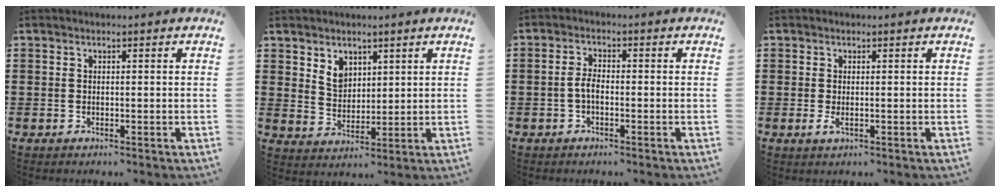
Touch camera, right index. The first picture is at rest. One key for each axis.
{"total": 4.2, "fx": 2.7, "fy": 3.0, "fz": 1.4, "tx": -0.039, "ty": 0.008, "tz": 0.051}
{"total": 2.6, "fx": -0.8, "fy": 1.0, "fz": 2.2, "tx": -0.058, "ty": -0.003, "tz": -0.019}
{"total": 1.2, "fx": -0.1, "fy": 0.3, "fz": 1.1, "tx": -0.028, "ty": -0.005, "tz": -0.005}